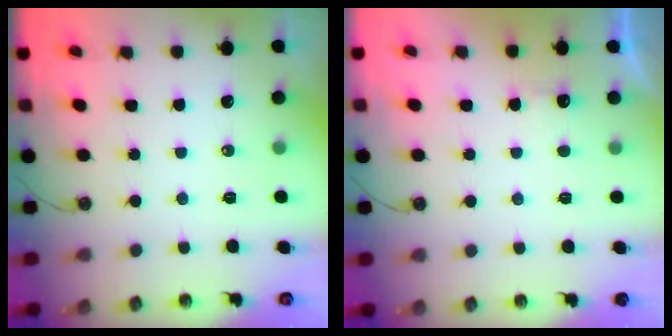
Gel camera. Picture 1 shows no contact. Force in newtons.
{"total": 2.0, "press": 1.8, "slide": 0.9}